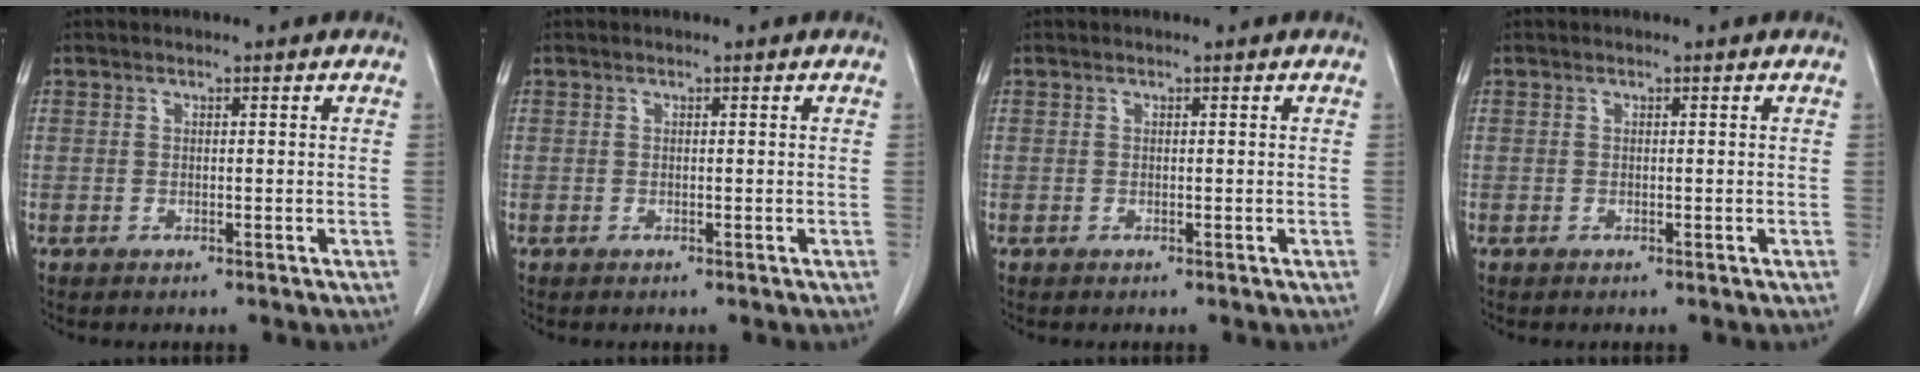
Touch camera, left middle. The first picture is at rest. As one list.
[{"total": 0.0}, {"total": 0.0}, {"total": 0.0}]